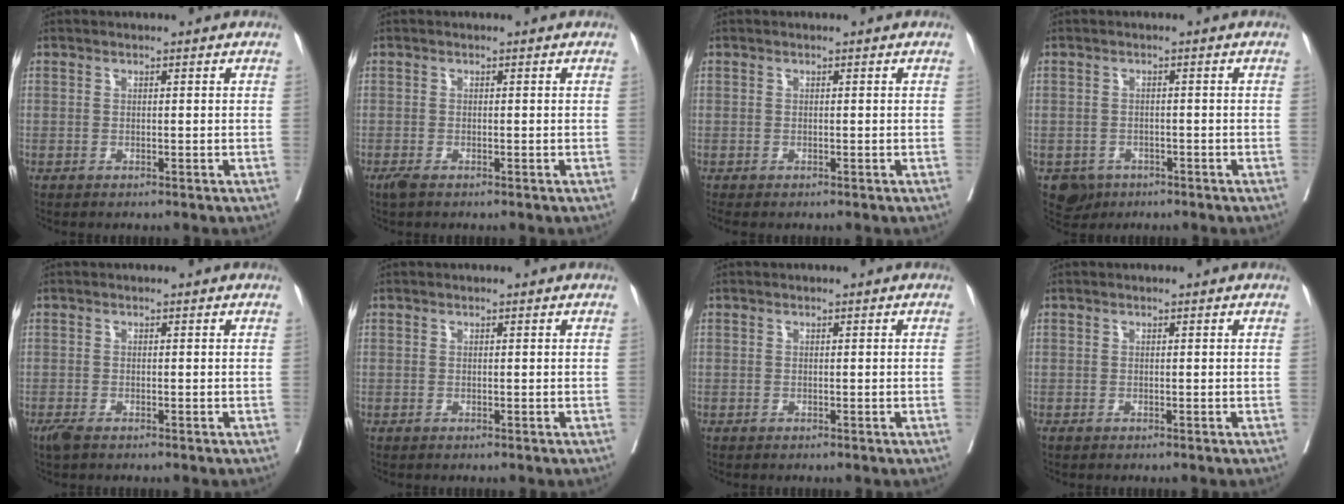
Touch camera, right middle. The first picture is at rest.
{"total": 1.3, "force": [-0.9, 0.3, 0.9], "torque": [-0.022, -0.006, -0.017]}
{"total": 1.4, "force": [-1.2, 0.5, 0.5], "torque": [-0.008, -0.005, -0.018]}
{"total": 3.4, "force": [-2.0, 2.7, 0.5], "torque": [-0.003, 0.005, -0.029]}
{"total": 1.8, "force": [-1.3, 0.6, 1.2], "torque": [-0.027, -0.006, -0.023]}
{"total": 0.0}
{"total": 0.0}
{"total": 0.0}